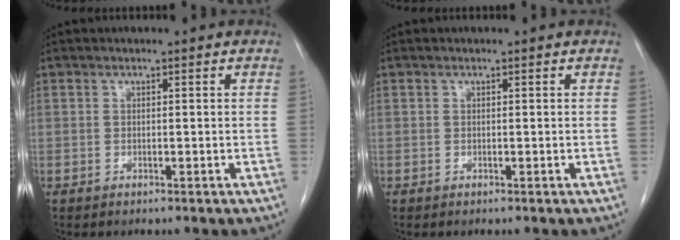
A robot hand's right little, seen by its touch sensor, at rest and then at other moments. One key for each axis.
{"total": 0.0}